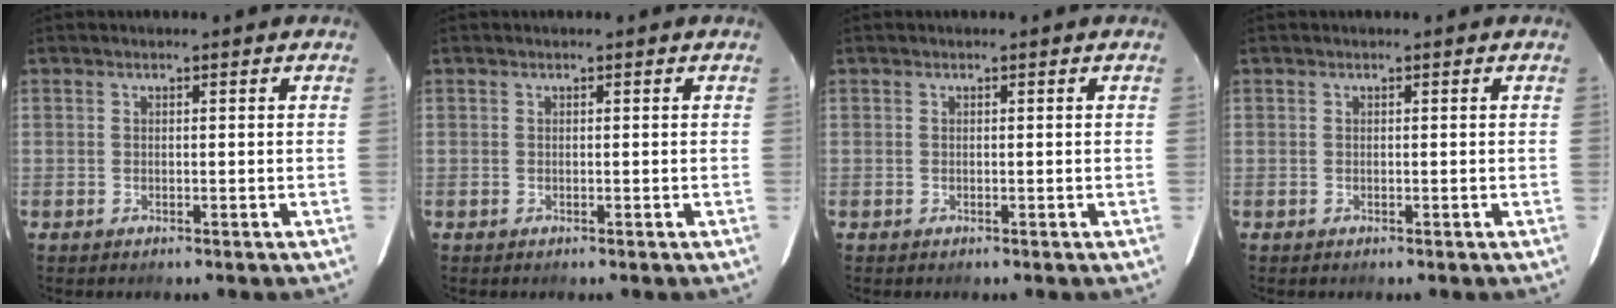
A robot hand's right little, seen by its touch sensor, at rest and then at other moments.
{"total": 0.0}
{"total": 0.0}
{"total": 0.0}